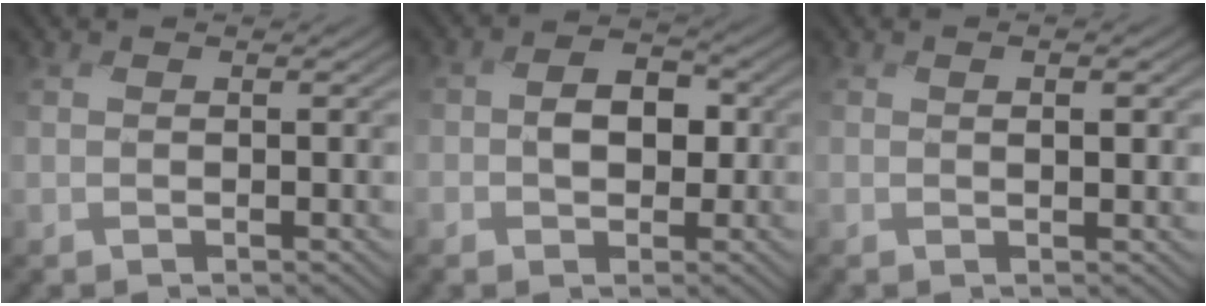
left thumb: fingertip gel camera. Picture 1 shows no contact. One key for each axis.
{"total": 4.5, "fx": -0.6, "fy": 3.5, "fz": 2.8, "tx": -0.050, "ty": 0.008, "tz": -0.020}
{"total": 1.6, "fx": 0.5, "fy": 0.3, "fz": 1.4, "tx": -0.016, "ty": 0.002, "tz": 0.000}